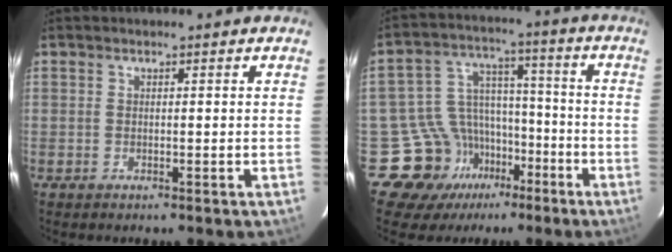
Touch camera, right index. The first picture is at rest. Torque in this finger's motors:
{"motor_torque": [-0.05, -0.12, -0.49, -0.21]}